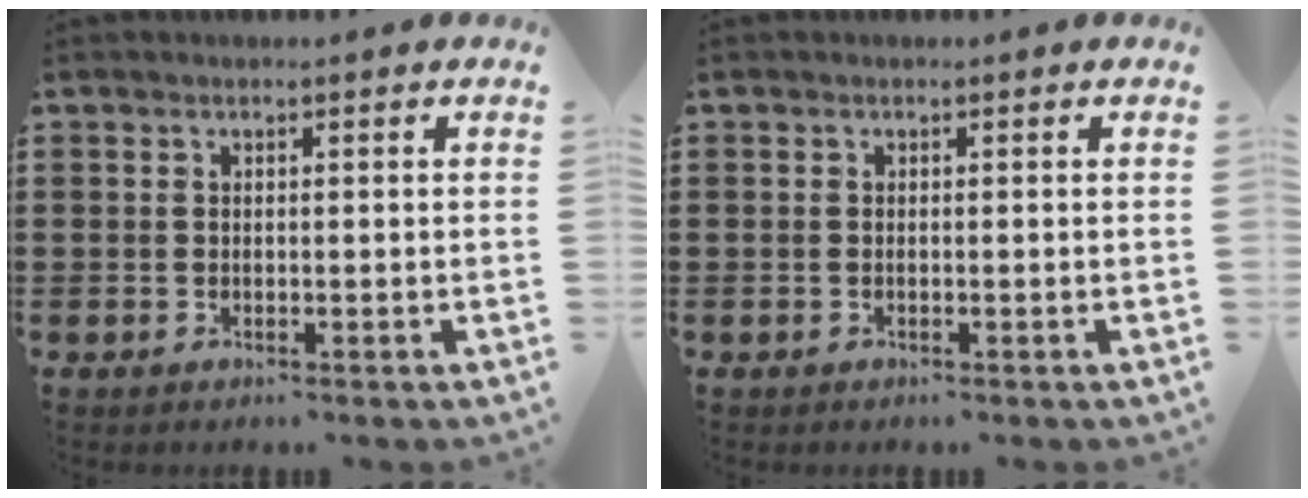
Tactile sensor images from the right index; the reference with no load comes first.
{"total": 0.0}